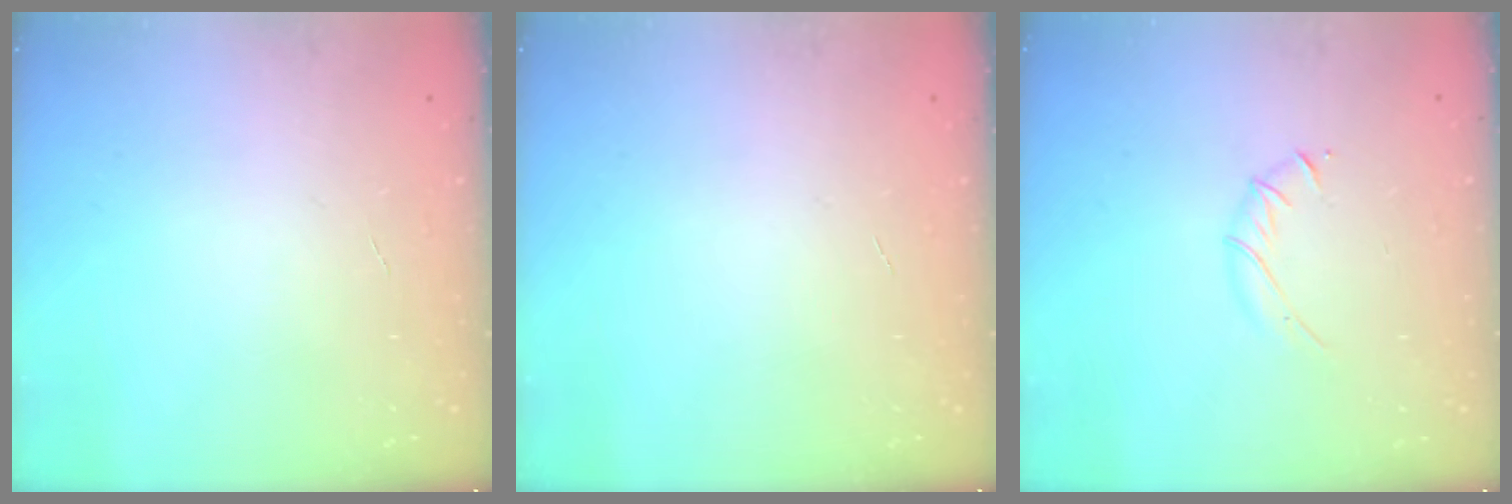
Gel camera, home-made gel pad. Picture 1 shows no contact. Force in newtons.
{"total": 0.0}
{"total": 3.7, "press": 3.6, "slide": 1.1}